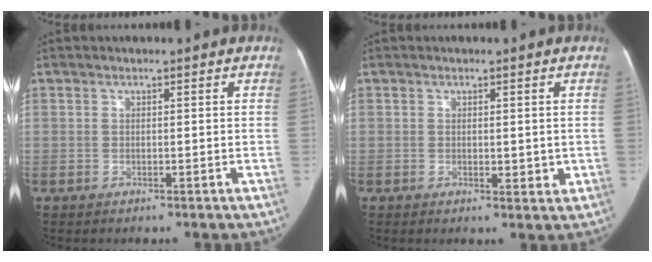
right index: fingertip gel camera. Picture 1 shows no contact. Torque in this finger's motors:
{"motor_torque": [-0.02, 0.09, 0.01, 0.00]}